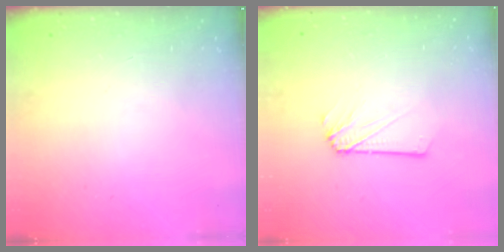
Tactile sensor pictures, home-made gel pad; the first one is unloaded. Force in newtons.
{"total": 2.3, "press": 2.3, "slide": 0.2}